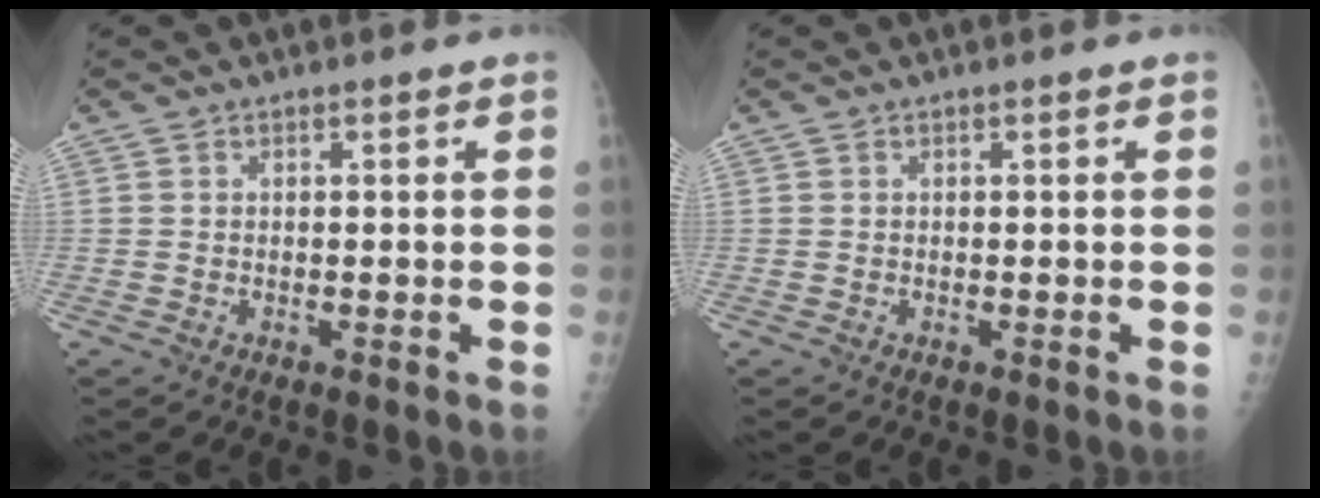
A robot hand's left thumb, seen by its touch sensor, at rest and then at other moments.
{"total": 0.0}